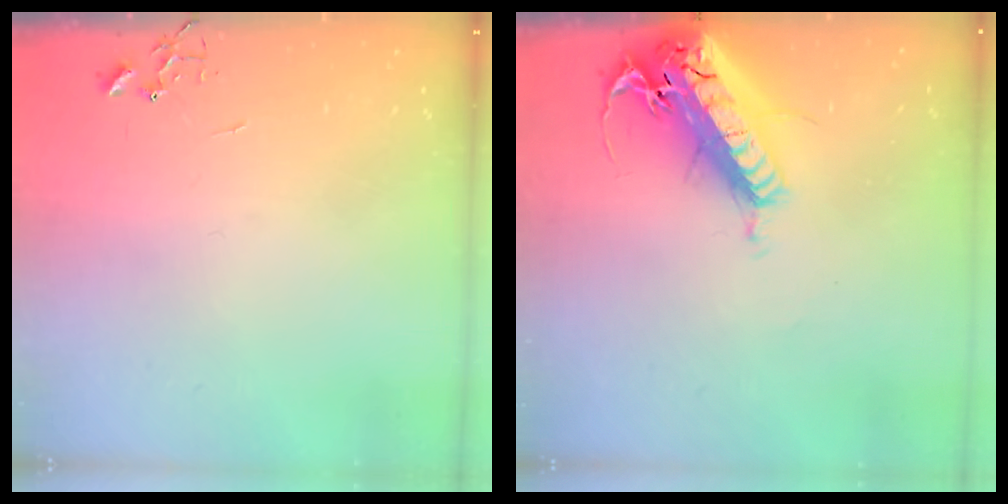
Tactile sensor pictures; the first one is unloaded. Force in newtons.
{"total": 26.2, "press": 25.6, "slide": 5.5}